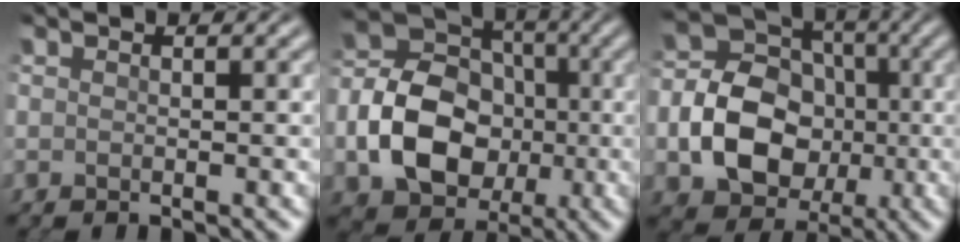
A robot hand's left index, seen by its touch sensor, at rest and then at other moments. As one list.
[{"total": 10.0, "force": [-2.1, 7.5, 6.3], "torque": [-0.109, 0.000, -0.043]}, {"total": 9.6, "force": [-1.8, 7.5, 5.7], "torque": [-0.094, -0.002, -0.044]}]